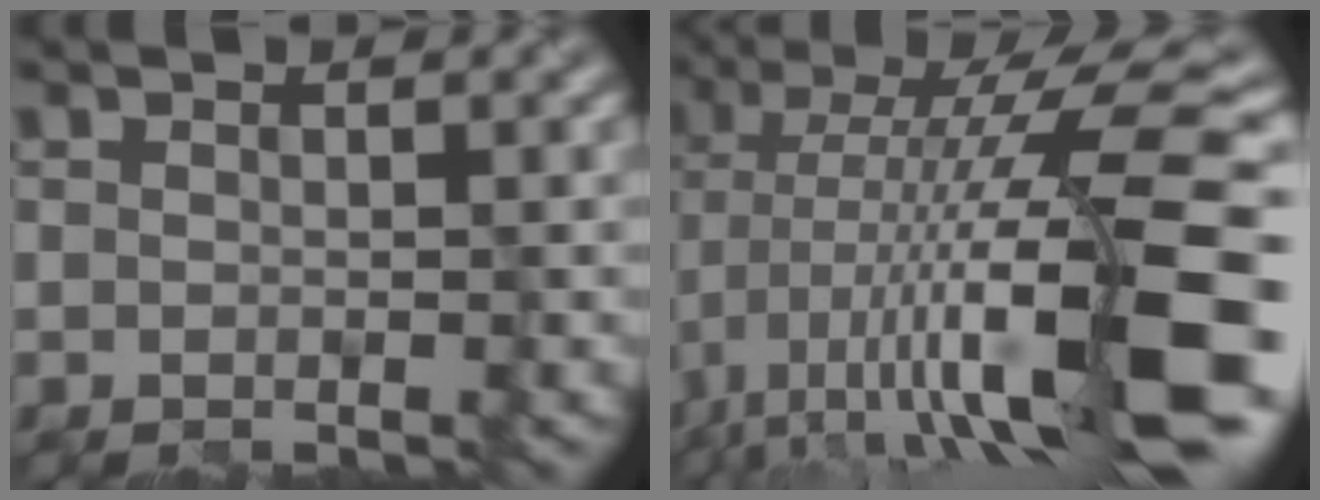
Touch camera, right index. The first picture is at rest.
{"total": 16.1, "force": [-3.8, 3.9, 15.2], "torque": [-0.252, 0.018, -0.060]}